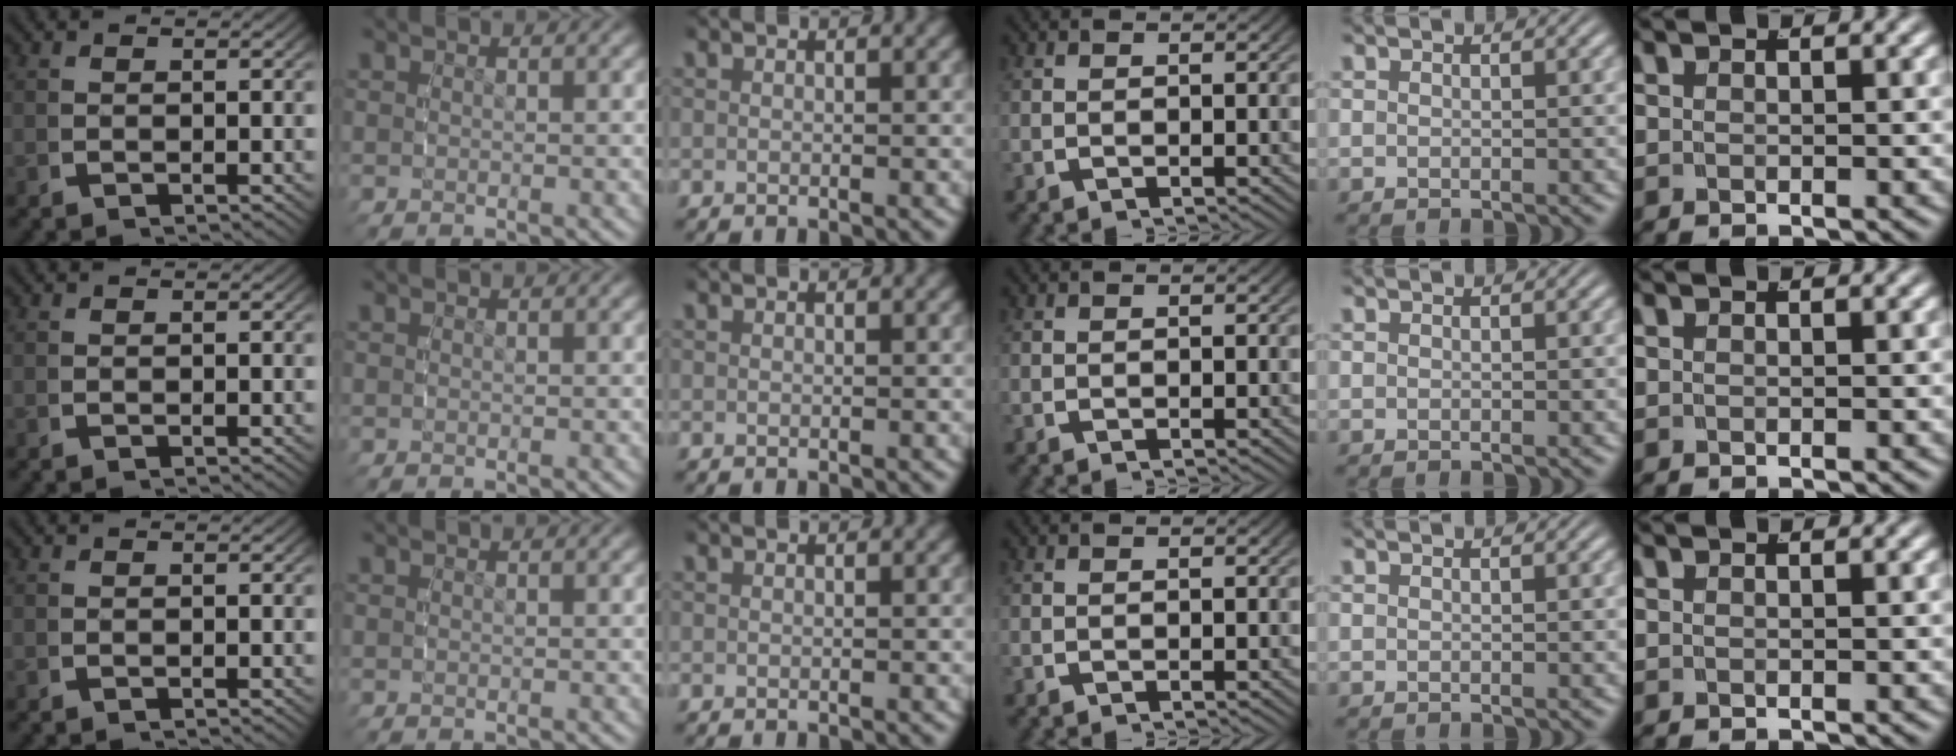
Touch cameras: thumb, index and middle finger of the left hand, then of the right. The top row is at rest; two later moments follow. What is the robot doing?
{"motion": "reach", "object": "pencil case"}